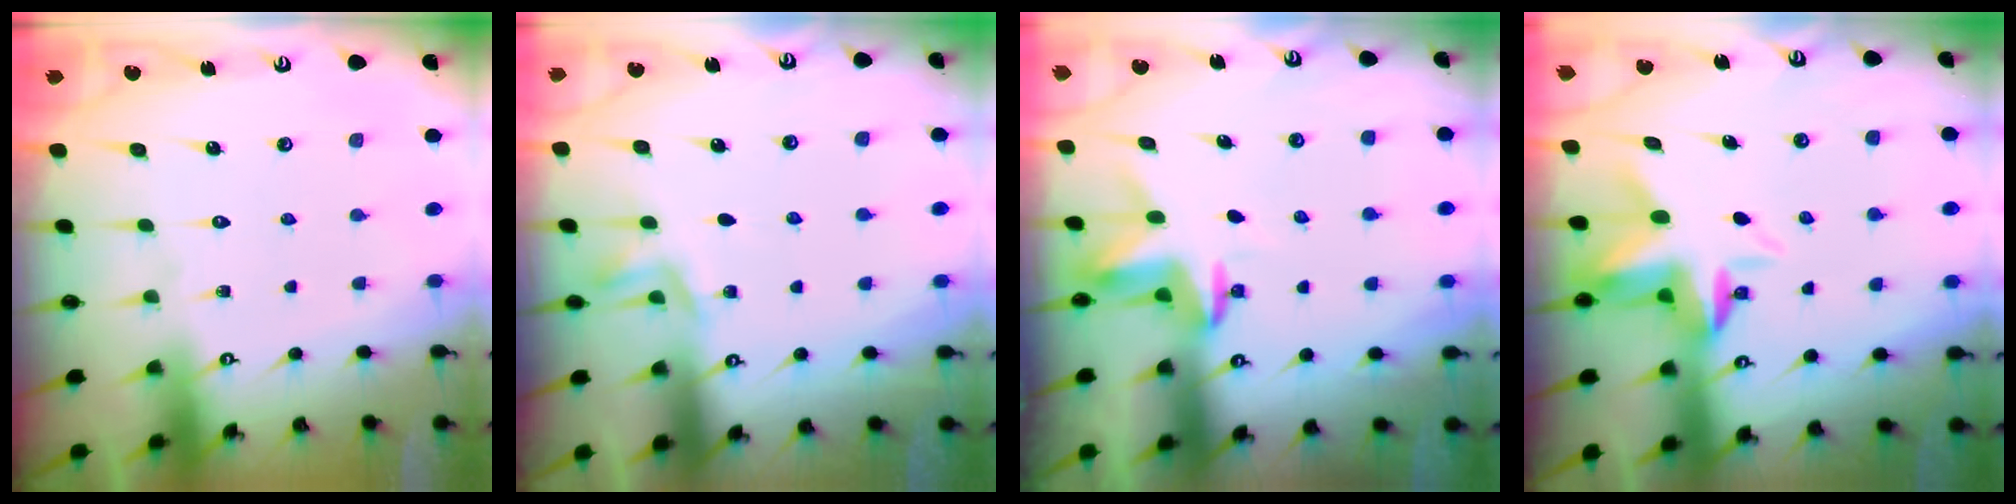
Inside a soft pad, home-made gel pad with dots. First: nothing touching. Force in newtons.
{"total": 2.9, "press": 2.3, "slide": 1.7}
{"total": 3.3, "press": 3.3, "slide": 0.2}
{"total": 4.5, "press": 4.4, "slide": 0.9}